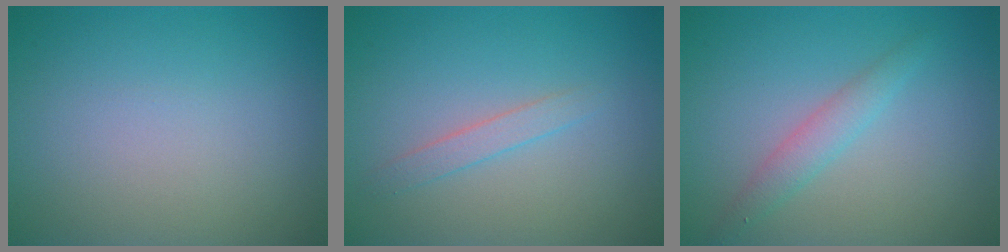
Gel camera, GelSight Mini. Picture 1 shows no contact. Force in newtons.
{"total": 1.3, "press": 1.3, "slide": 0.1}
{"total": 1.9, "press": 1.9, "slide": 0.1}